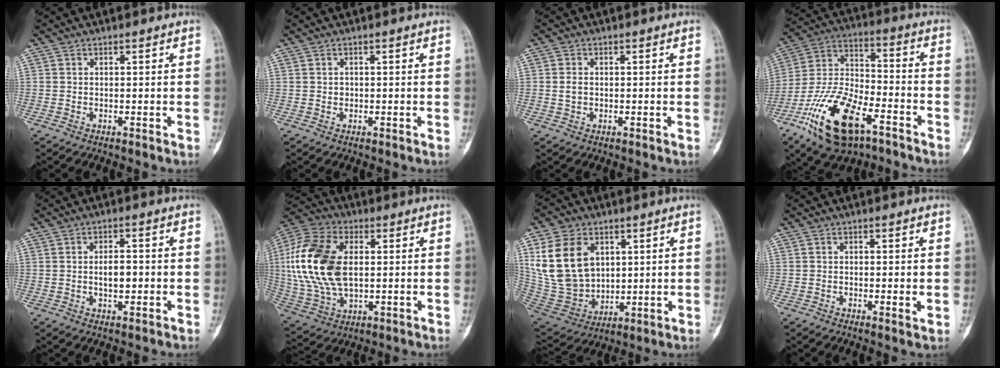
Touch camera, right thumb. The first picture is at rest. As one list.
[{"total": 0.7, "force": [0.0, 0.7, 0.2], "torque": [0.000, 0.002, 0.001]}, {"total": 2.0, "force": [0.0, 1.7, 1.2], "torque": [-0.020, 0.001, 0.001]}, {"total": 19.9, "force": [-10.6, 9.2, 14.1], "torque": [-0.266, 0.059, -0.191]}, {"total": 3.9, "force": [-0.2, 1.9, 3.4], "torque": [-0.046, 0.002, -0.004]}, {"total": 20.0, "force": [2.4, 12.0, 15.9], "torque": [-0.333, 0.000, 0.047]}, {"total": 17.9, "force": [5.8, 13.0, 10.9], "torque": [-0.192, -0.021, 0.135]}, {"total": 2.1, "force": [-0.1, 0.5, 2.0], "torque": [-0.031, -0.006, -0.004]}]